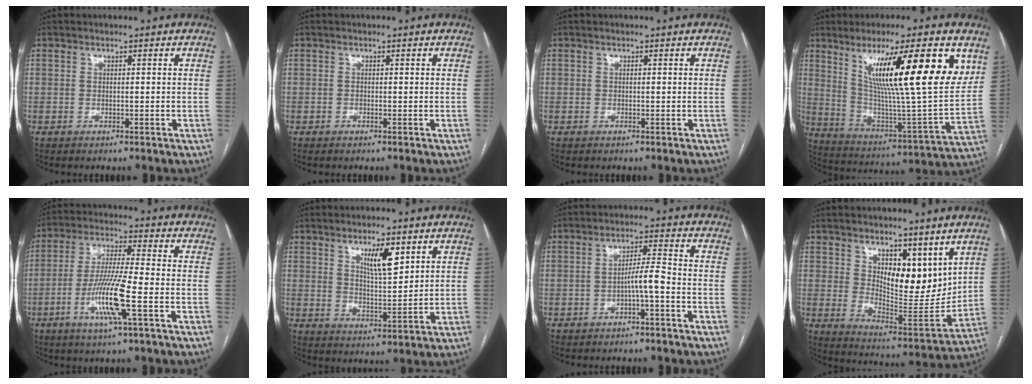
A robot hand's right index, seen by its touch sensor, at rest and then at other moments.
{"total": 0.0}
{"total": 0.0}
{"total": 22.2, "force": [10.1, 1.5, 19.7], "torque": [-0.303, -0.010, 0.161]}
{"total": 10.5, "force": [-3.6, -0.1, 9.9], "torque": [-0.198, -0.010, -0.073]}
{"total": 6.2, "force": [3.4, 1.5, 5.0], "torque": [-0.088, -0.006, 0.062]}
{"total": 4.1, "force": [-1.7, -0.1, 3.7], "torque": [-0.061, 0.009, -0.028]}
{"total": 11.6, "force": [6.1, 5.0, 8.6], "torque": [-0.134, -0.016, 0.117]}